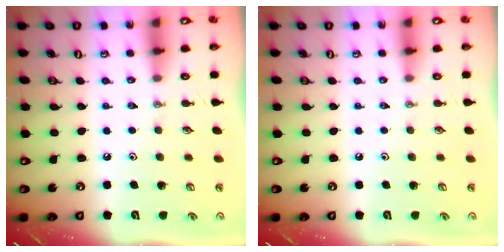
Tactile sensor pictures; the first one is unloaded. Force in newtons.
{"total": 0.0}